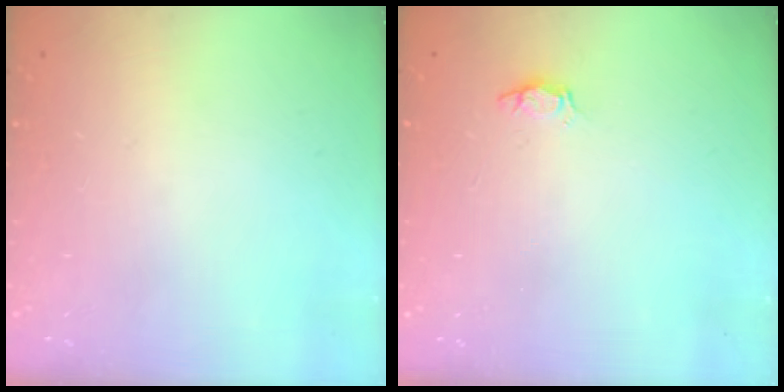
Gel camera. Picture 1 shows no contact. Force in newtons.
{"total": 2.9, "press": 2.9, "slide": 0.4}